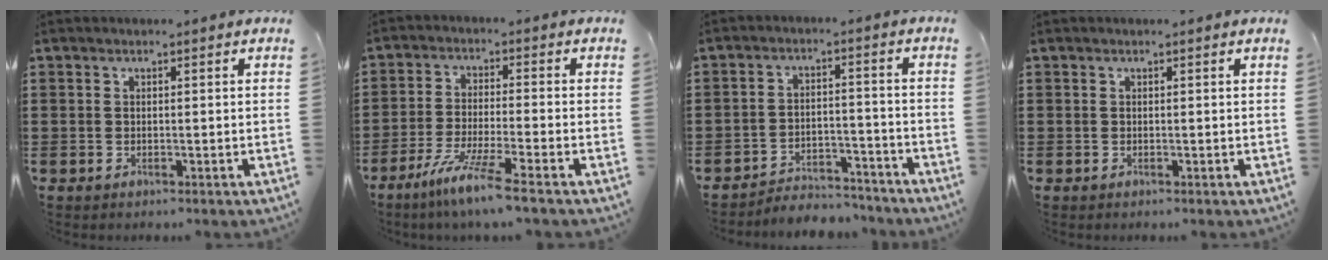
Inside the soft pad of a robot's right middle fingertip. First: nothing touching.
{"total": 6.8, "force": [-5.3, -0.6, 4.3], "torque": [-0.088, -0.018, -0.100]}
{"total": 4.4, "force": [-4.3, 0.7, 0.3], "torque": [-0.011, 0.007, -0.091]}
{"total": 0.0}